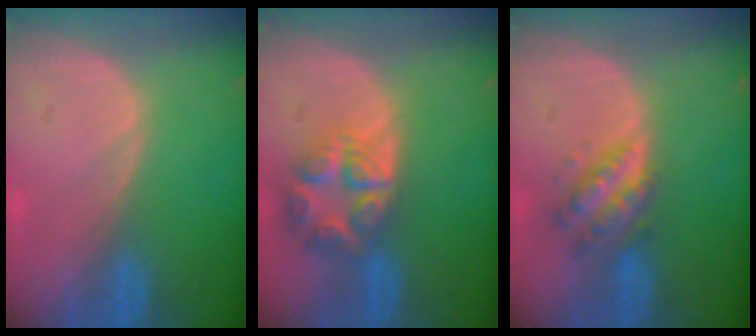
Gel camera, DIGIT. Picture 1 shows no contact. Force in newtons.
{"total": 7.9, "press": 6.9, "slide": 3.8}
{"total": 5.3, "press": 5.3, "slide": 0.2}